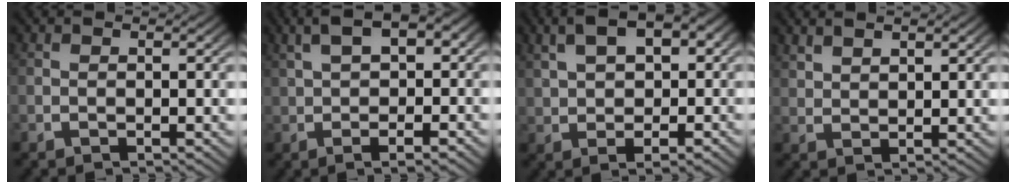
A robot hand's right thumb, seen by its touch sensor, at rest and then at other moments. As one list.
[{"total": 5.5, "force": [1.6, 2.2, 4.8], "torque": [-0.071, 0.022, 0.017]}, {"total": 6.5, "force": [2.1, 3.6, 4.9], "torque": [-0.068, 0.014, 0.035]}, {"total": 2.4, "force": [2.3, 0.3, 0.6], "torque": [-0.008, 0.007, 0.050]}]